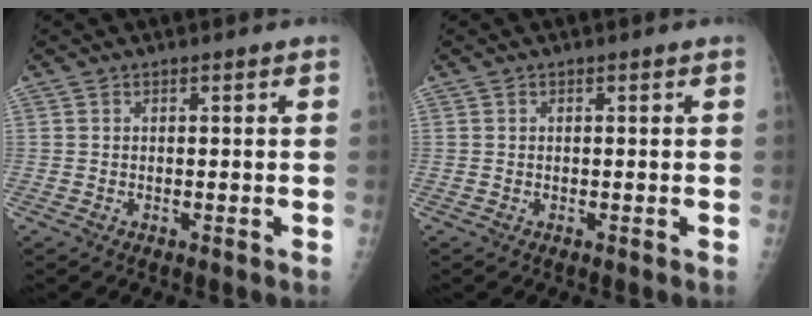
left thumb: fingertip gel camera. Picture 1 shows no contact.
{"total": 0.0}